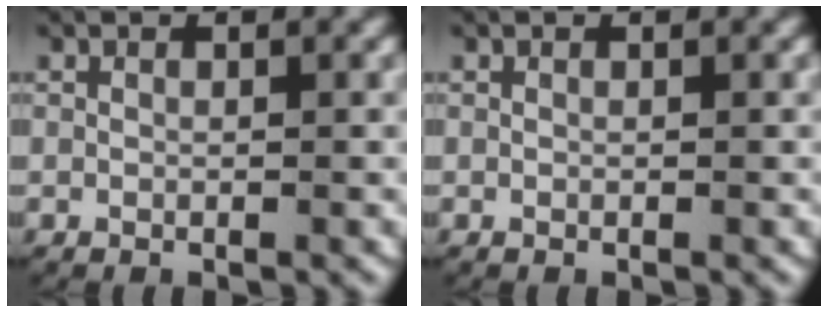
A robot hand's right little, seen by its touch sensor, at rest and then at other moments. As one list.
[{"total": 0.0}]